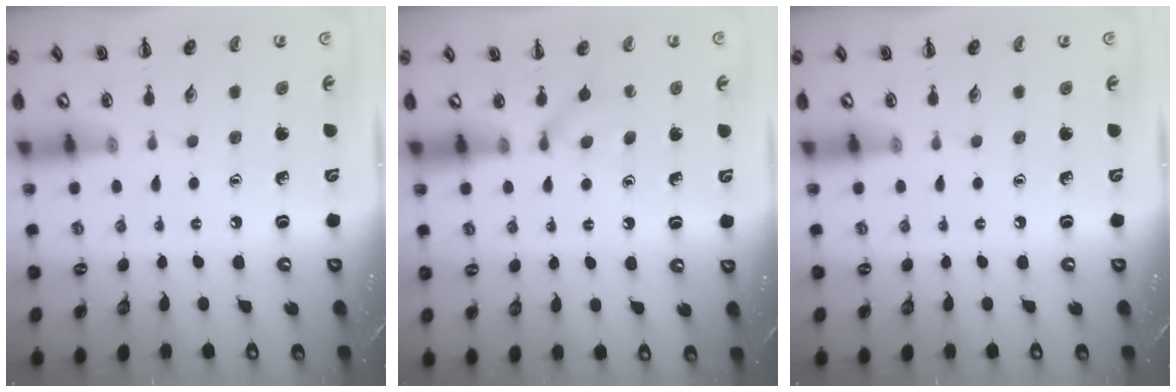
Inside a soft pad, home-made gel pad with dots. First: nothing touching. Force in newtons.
{"total": 4.1, "press": 3.8, "slide": 1.4}
{"total": 0.0}